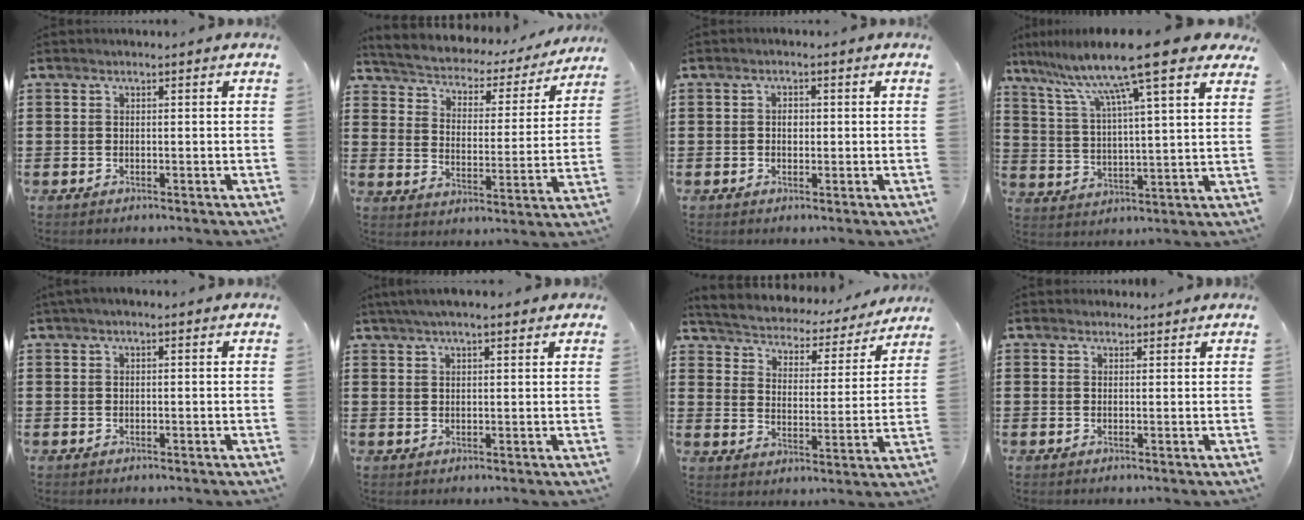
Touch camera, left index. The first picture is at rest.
{"total": 2.7, "force": [2.6, 0.9, 0.1], "torque": [-0.024, -0.025, 0.031]}
{"total": 1.4, "force": [0.0, 1.0, 1.0], "torque": [-0.022, 0.006, -0.001]}
{"total": 13.1, "force": [10.0, 0.4, 8.4], "torque": [-0.180, -0.052, 0.159]}
{"total": 0.9, "force": [0.4, 0.2, 0.8], "torque": [-0.016, 0.002, 0.007]}
{"total": 3.6, "force": [2.8, 0.6, 2.2], "torque": [-0.047, 0.007, 0.051]}
{"total": 3.0, "force": [2.9, 0.5, -0.1], "torque": [-0.022, -0.028, 0.039]}
{"total": 1.4, "force": [1.3, 0.6, -0.1], "torque": [-0.002, 0.004, 0.026]}